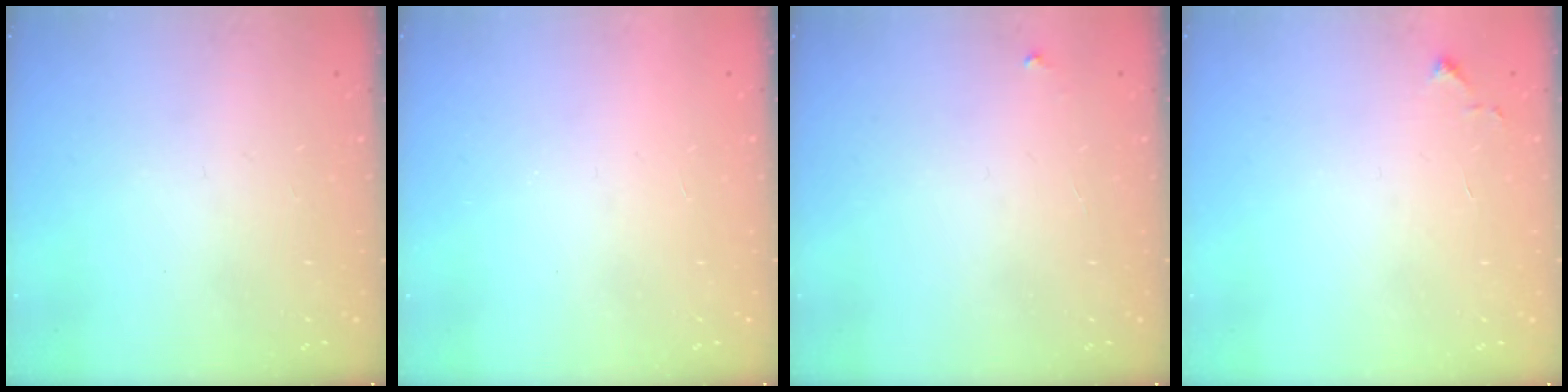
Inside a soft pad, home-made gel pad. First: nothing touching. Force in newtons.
{"total": 1.7, "press": 1.6, "slide": 0.1}
{"total": 2.2, "press": 2.2, "slide": 0.1}
{"total": 3.2, "press": 3.2, "slide": 0.6}